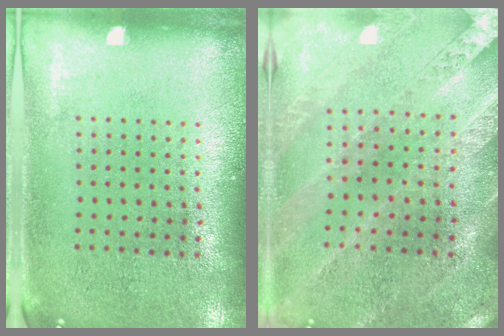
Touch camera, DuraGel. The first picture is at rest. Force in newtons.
{"total": 1.0, "press": 1.0, "slide": 0.3}